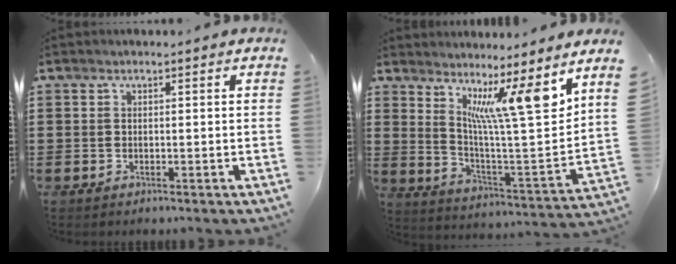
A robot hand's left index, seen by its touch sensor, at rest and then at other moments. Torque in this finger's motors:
{"motor_torque": [0.97, -0.90, 0.57, 0.21]}